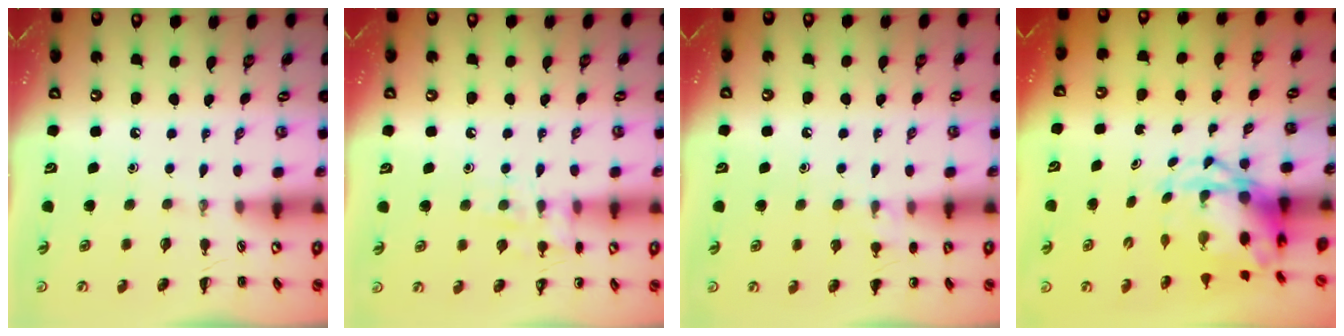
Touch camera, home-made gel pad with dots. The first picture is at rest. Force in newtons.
{"total": 8.8, "press": 8.8, "slide": 1.0}
{"total": 6.6, "press": 6.4, "slide": 1.7}
{"total": 4.4, "press": 4.1, "slide": 1.4}